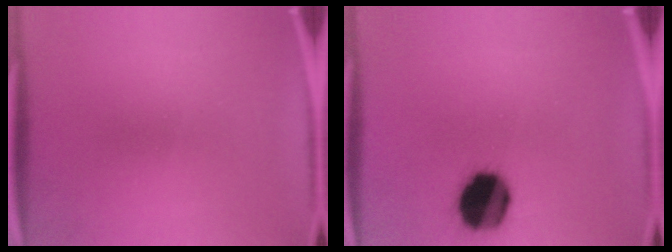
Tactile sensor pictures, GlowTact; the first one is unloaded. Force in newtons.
{"total": 15.6}